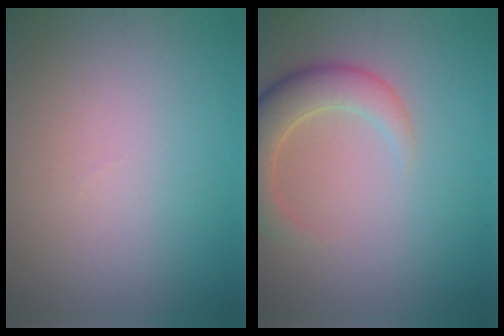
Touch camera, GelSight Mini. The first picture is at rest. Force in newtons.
{"total": 4.6, "press": 4.6, "slide": 0.4}